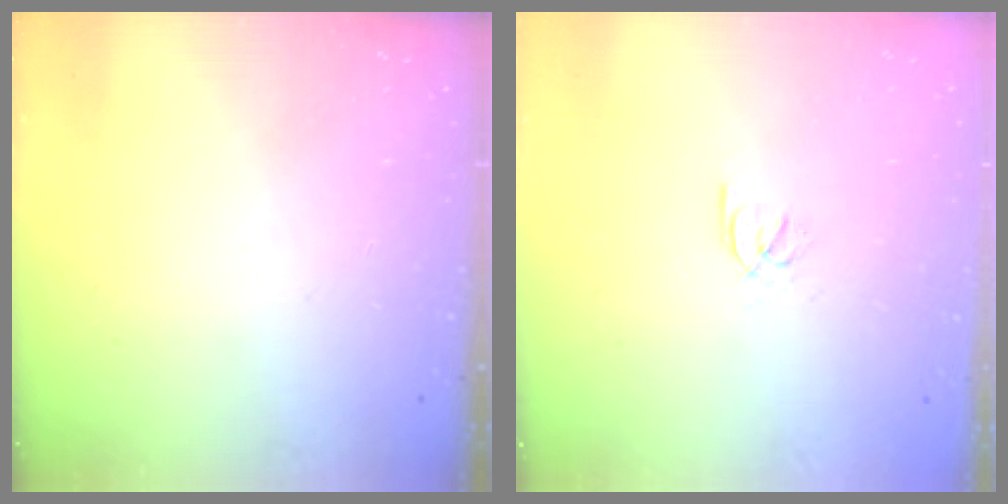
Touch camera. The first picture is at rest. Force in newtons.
{"total": 2.2, "press": 2.2, "slide": 0.2}